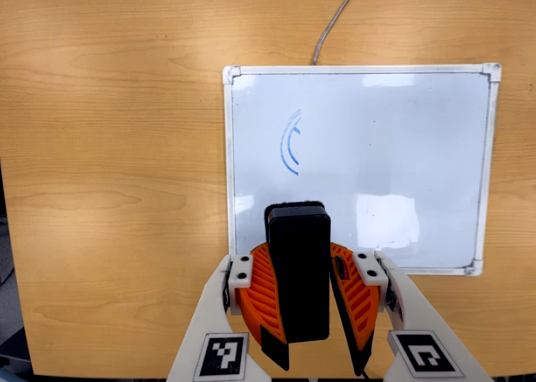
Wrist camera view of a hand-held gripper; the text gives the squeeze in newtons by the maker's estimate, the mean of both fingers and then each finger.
{"total": 12.5, "left": 11.6, "right": 13.3}